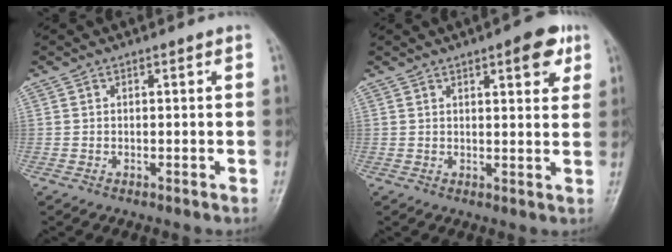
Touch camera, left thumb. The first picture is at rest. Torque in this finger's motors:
{"motor_torque": [-0.14, 0.23, 0.02, -0.19, 0.09]}